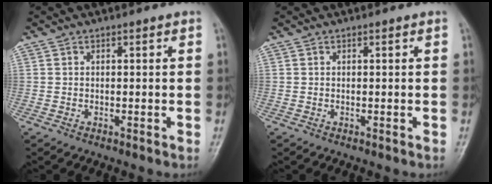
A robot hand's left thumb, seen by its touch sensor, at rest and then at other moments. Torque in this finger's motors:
{"motor_torque": [0.00, 0.00, 0.00, 0.00, 0.00]}